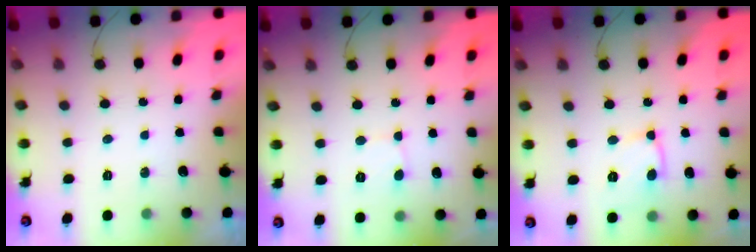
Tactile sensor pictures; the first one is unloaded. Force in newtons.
{"total": 2.1, "press": 2.1, "slide": 0.2}
{"total": 9.3, "press": 9.2, "slide": 1.2}